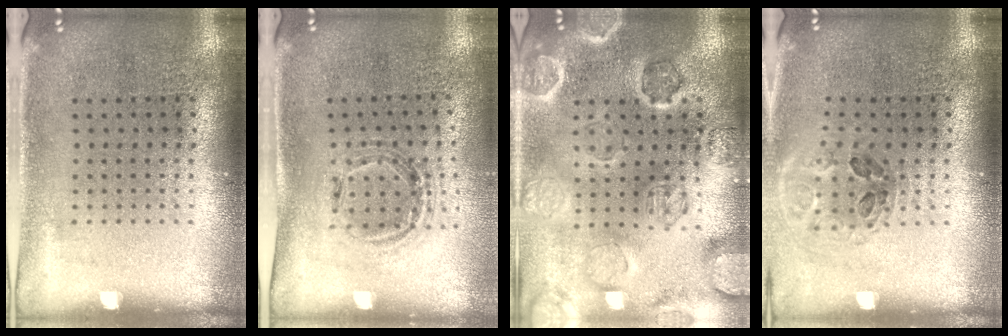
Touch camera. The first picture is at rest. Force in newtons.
{"total": 1.0, "press": 1.0, "slide": 0.1}
{"total": 2.6, "press": 2.6, "slide": 0.3}
{"total": 0.9, "press": 0.9, "slide": 0.1}